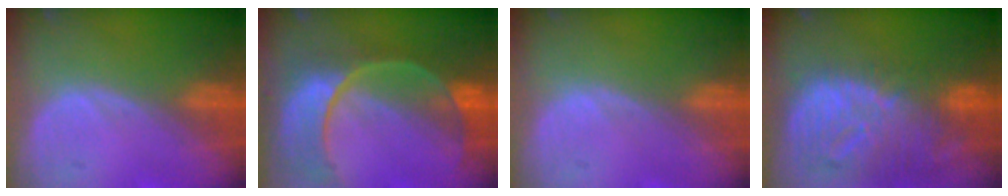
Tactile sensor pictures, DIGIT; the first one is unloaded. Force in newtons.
{"total": 11.2, "press": 9.4, "slide": 6.1}
{"total": 0.0}
{"total": 12.6, "press": 10.8, "slide": 6.4}